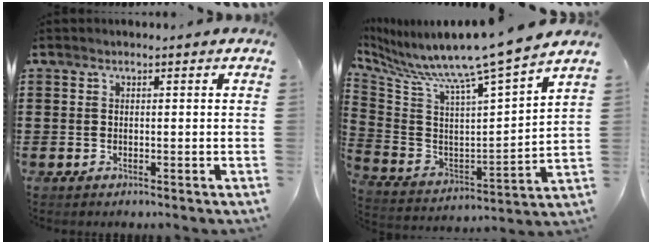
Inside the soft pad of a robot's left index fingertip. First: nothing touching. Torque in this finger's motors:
{"motor_torque": [2.14, 0.00, 0.44, 0.12]}